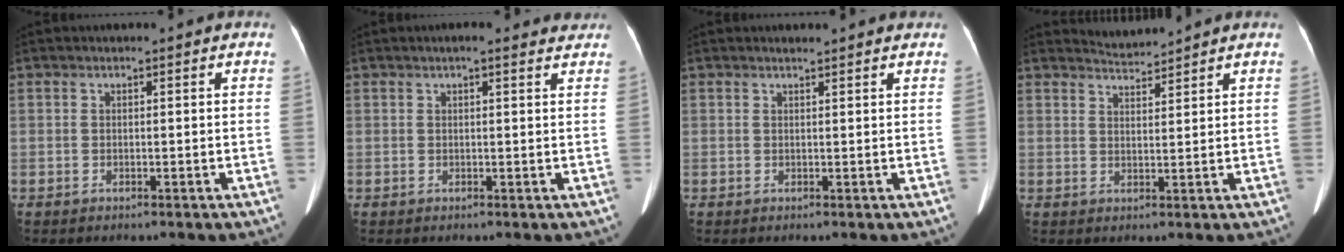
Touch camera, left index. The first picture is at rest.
{"total": 5.2, "force": [4.4, 1.1, 2.4], "torque": [-0.028, 0.013, 0.045]}
{"total": 2.6, "force": [2.4, 0.3, 1.0], "torque": [-0.020, 0.011, 0.028]}
{"total": 2.8, "force": [2.7, -0.6, -0.6], "torque": [0.003, -0.001, 0.057]}